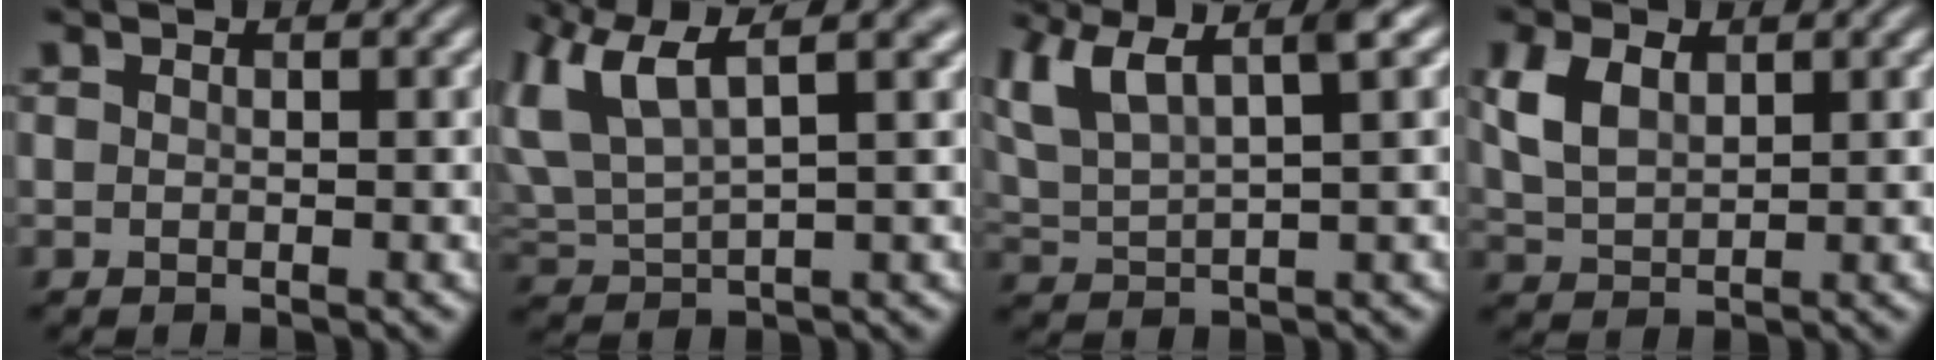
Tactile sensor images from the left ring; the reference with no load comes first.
{"total": 9.8, "force": [5.4, 3.7, 7.3], "torque": [-0.156, 0.029, 0.094]}
{"total": 8.5, "force": [5.0, 2.5, 6.4], "torque": [-0.128, 0.026, 0.091]}
{"total": 3.7, "force": [1.5, 2.2, 2.6], "torque": [-0.067, 0.003, 0.035]}